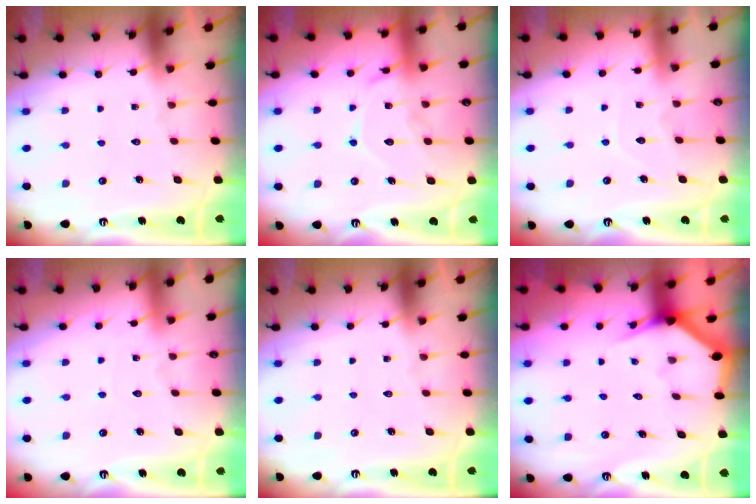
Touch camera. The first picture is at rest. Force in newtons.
{"total": 14.0, "press": 14.0, "slide": 1.2}
{"total": 4.2, "press": 4.2, "slide": 0.3}
{"total": 2.4, "press": 2.3, "slide": 0.2}
{"total": 0.0}
{"total": 2.9, "press": 2.9, "slide": 0.1}